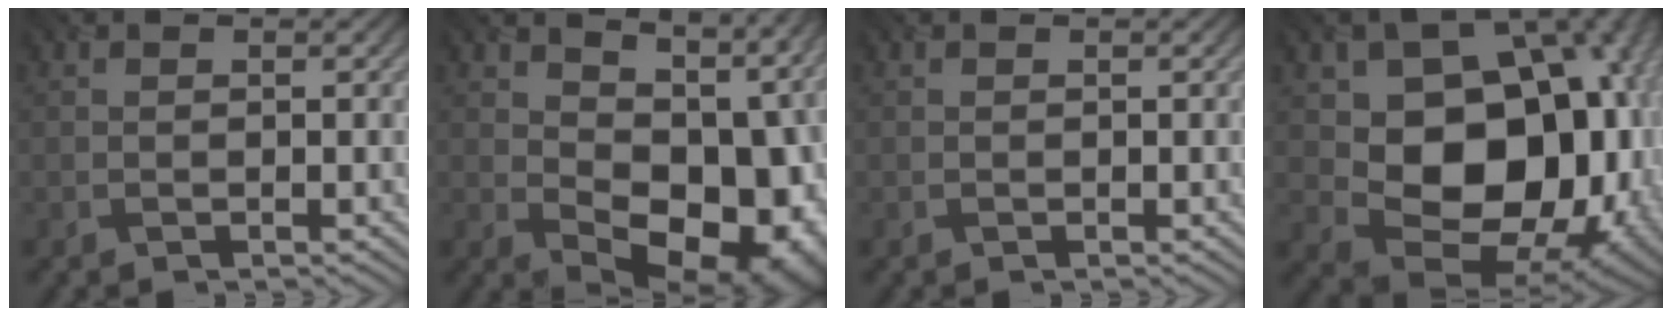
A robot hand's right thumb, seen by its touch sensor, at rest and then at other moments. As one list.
[{"total": 15.0, "force": [1.4, 10.1, 11.0], "torque": [-0.134, -0.019, 0.061]}, {"total": 0.0}, {"total": 18.6, "force": [1.6, 14.1, 12.0], "torque": [-0.151, -0.038, 0.053]}]